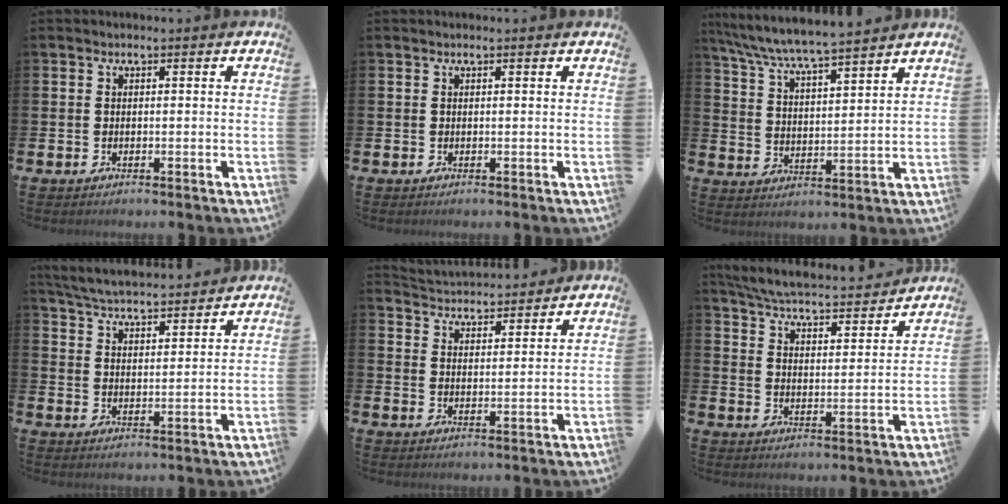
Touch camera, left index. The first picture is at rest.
{"total": 0.0}
{"total": 6.5, "force": [6.2, 0.0, 1.9], "torque": [-0.060, -0.031, 0.111]}
{"total": 5.4, "force": [5.4, 0.4, 0.7], "torque": [-0.037, -0.037, 0.094]}
{"total": 4.4, "force": [4.4, 0.5, -0.3], "torque": [-0.005, -0.035, 0.076]}
{"total": 5.7, "force": [5.5, 0.6, 1.3], "torque": [-0.053, -0.042, 0.092]}